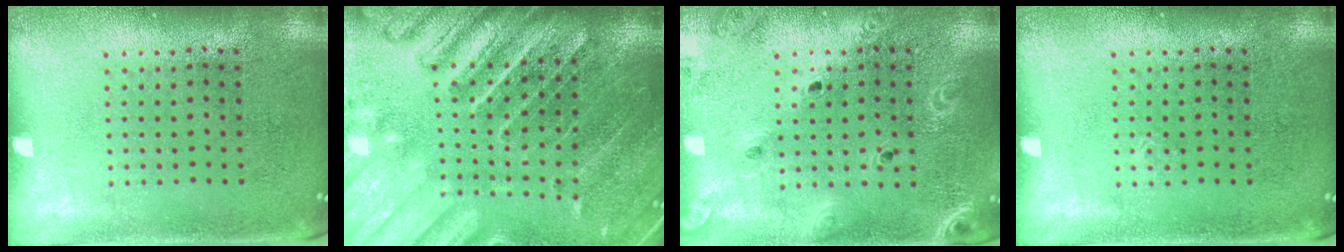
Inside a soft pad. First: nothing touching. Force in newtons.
{"total": 4.0, "press": 3.5, "slide": 1.8}
{"total": 2.0, "press": 1.9, "slide": 0.7}
{"total": 0.0}